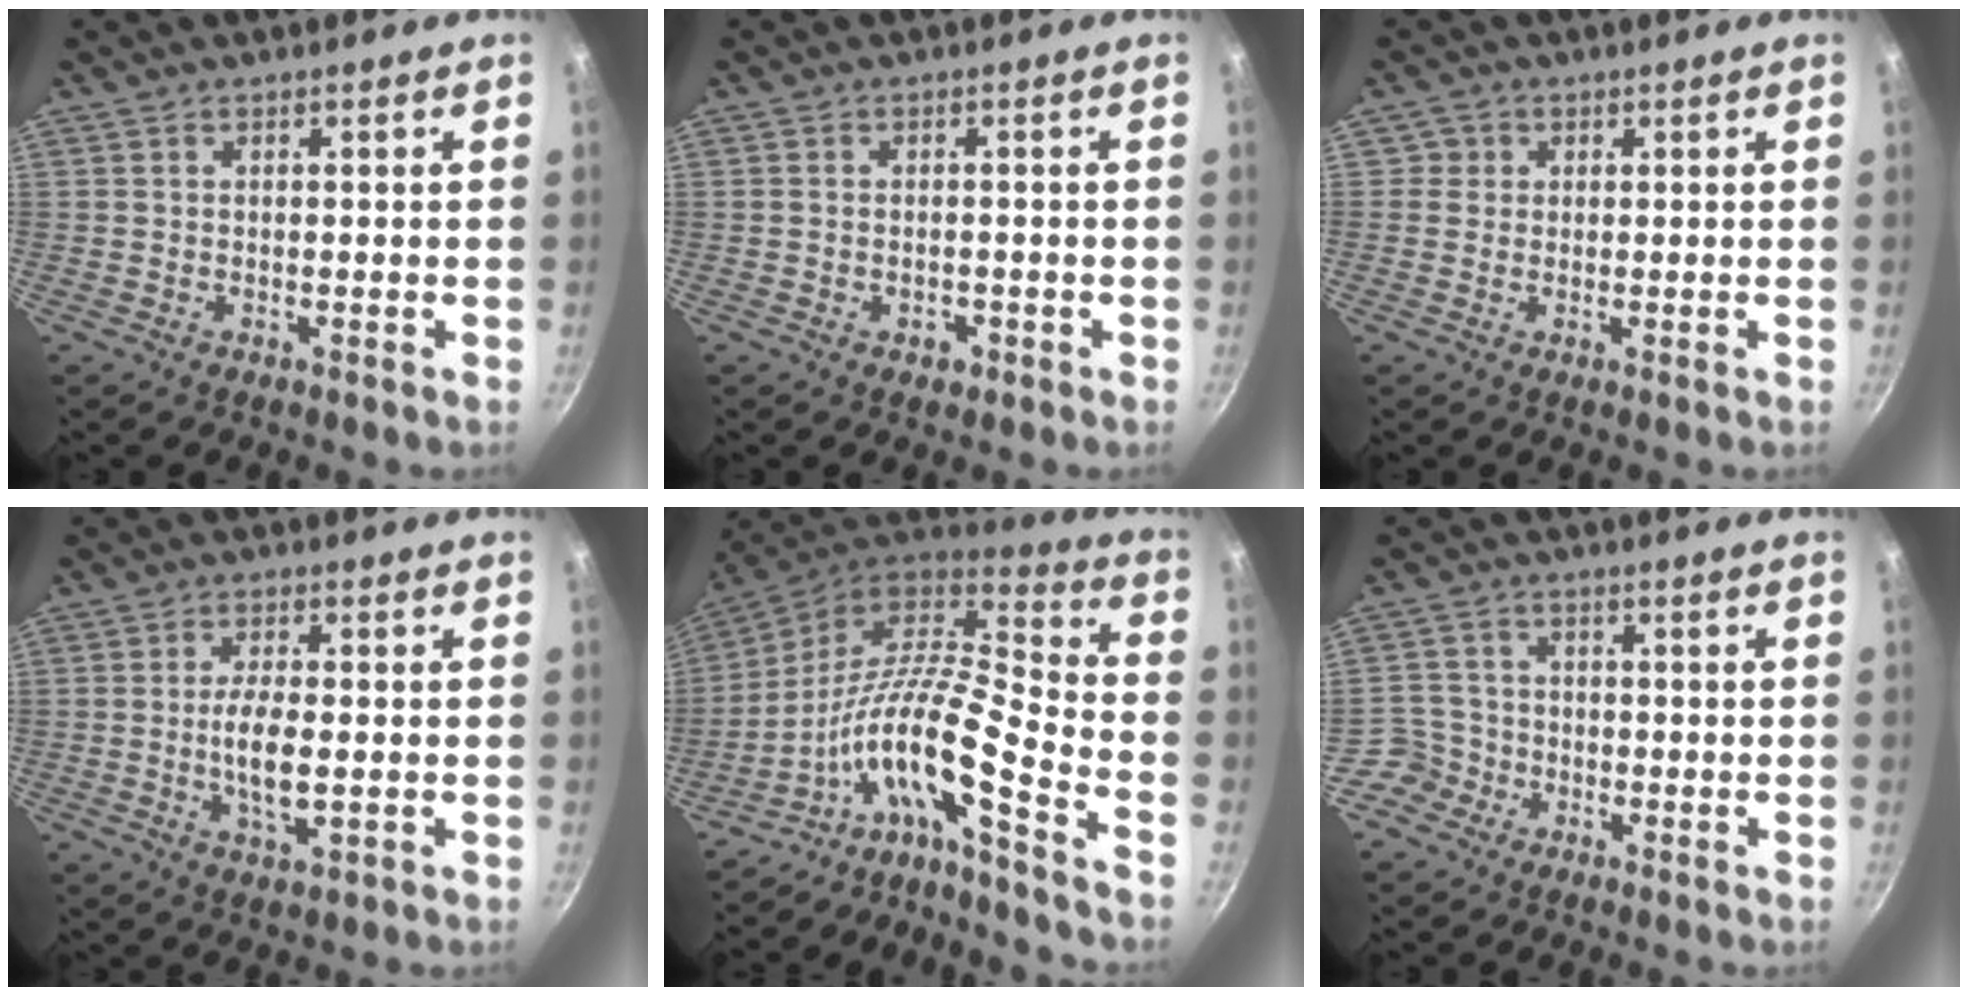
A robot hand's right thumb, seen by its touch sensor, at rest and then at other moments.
{"total": 1.9, "force": [-0.9, 1.3, 1.2], "torque": [-0.017, 0.004, -0.012]}
{"total": 2.0, "force": [0.3, 2.0, 0.2], "torque": [0.013, 0.002, -0.001]}
{"total": 6.9, "force": [-0.8, 2.5, 6.4], "torque": [-0.123, 0.001, -0.016]}
{"total": 18.1, "force": [-8.6, 3.2, 15.6], "torque": [-0.269, 0.055, -0.179]}
{"total": 4.3, "force": [-2.3, 3.6, 0.1], "torque": [0.023, 0.029, -0.051]}